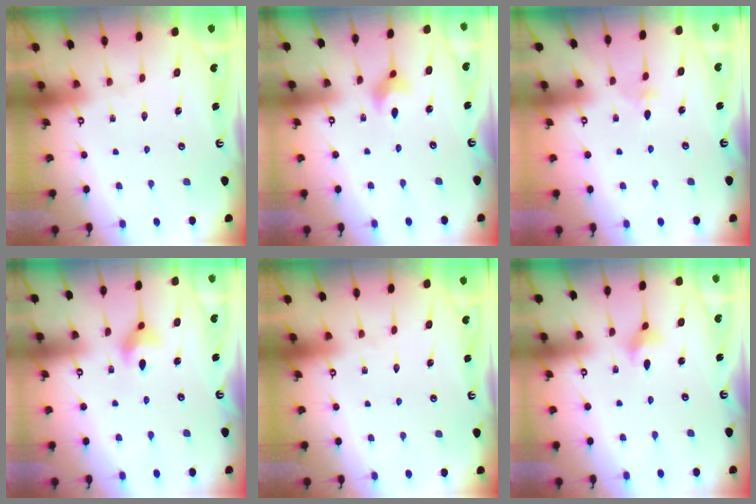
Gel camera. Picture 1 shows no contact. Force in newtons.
{"total": 3.7, "press": 3.6, "slide": 0.7}
{"total": 3.2, "press": 3.1, "slide": 0.7}
{"total": 6.6, "press": 6.5, "slide": 0.9}
{"total": 0.0}
{"total": 3.0, "press": 2.9, "slide": 0.7}